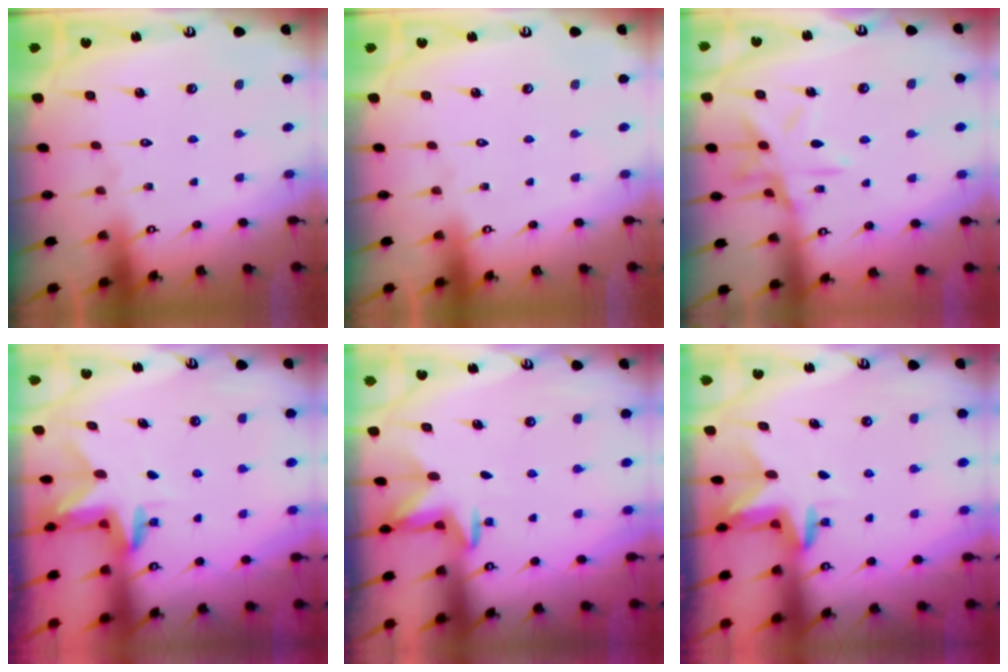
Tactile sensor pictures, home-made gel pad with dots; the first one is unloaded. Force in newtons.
{"total": 0.0}
{"total": 12.7, "press": 12.7, "slide": 0.8}
{"total": 3.0, "press": 3.0, "slide": 0.2}
{"total": 3.4, "press": 3.2, "slide": 1.0}
{"total": 2.7, "press": 2.7, "slide": 0.2}